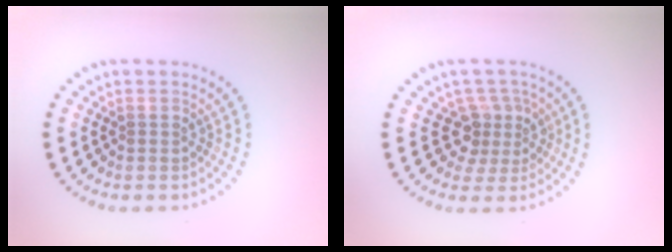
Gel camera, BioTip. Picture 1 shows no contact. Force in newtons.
{"total": 3.0, "press": 2.1, "slide": 2.1}